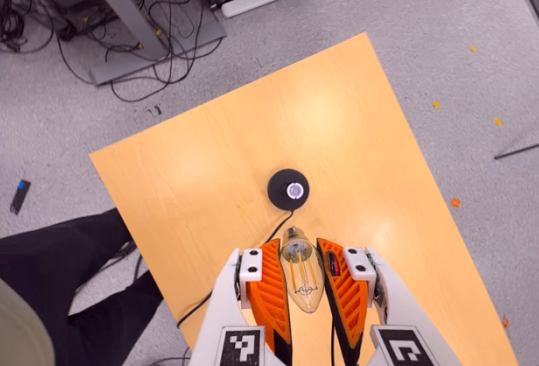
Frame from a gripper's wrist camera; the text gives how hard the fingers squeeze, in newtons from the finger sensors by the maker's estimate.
{"total": 19.7, "left": 21.4, "right": 18.0}